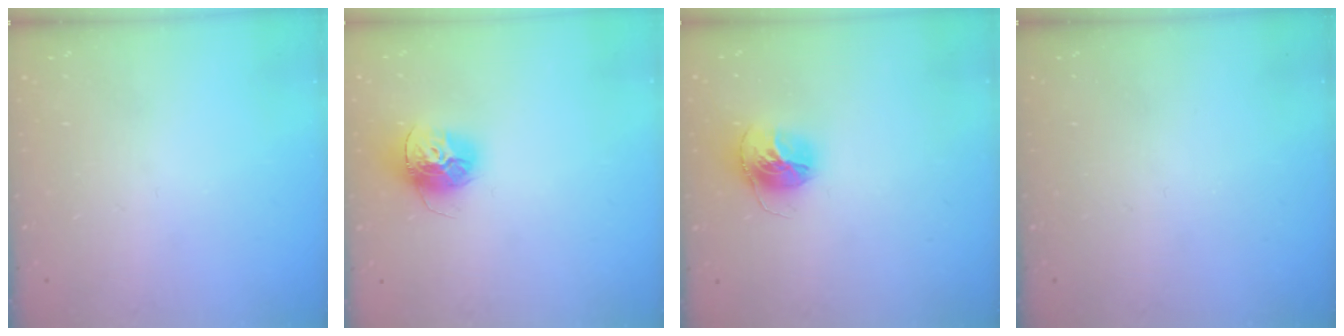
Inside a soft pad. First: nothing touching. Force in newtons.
{"total": 15.2, "press": 15.2, "slide": 1.4}
{"total": 13.9, "press": 13.8, "slide": 1.4}
{"total": 0.0}